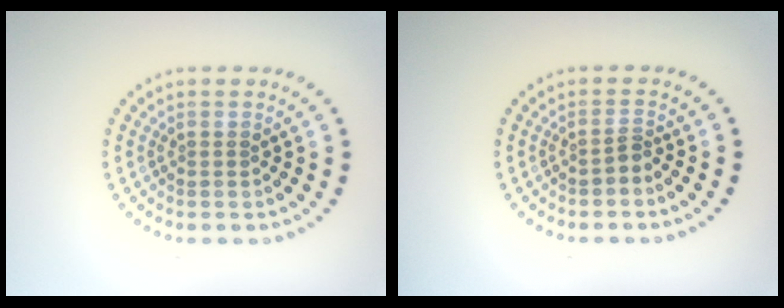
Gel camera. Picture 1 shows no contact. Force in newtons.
{"total": 0.8, "press": 0.5, "slide": 0.7}